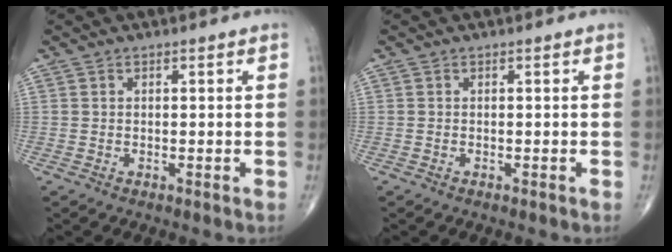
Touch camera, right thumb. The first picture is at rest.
{"total": 0.0}